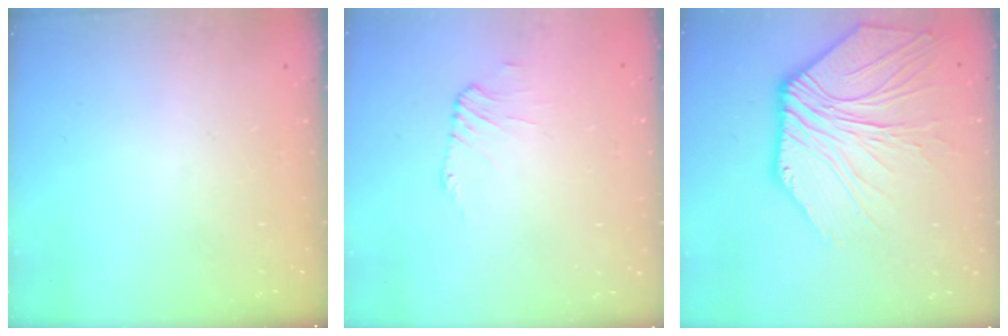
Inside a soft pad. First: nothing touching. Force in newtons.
{"total": 1.1, "press": 1.1, "slide": 0.3}
{"total": 10.1, "press": 10.0, "slide": 1.4}